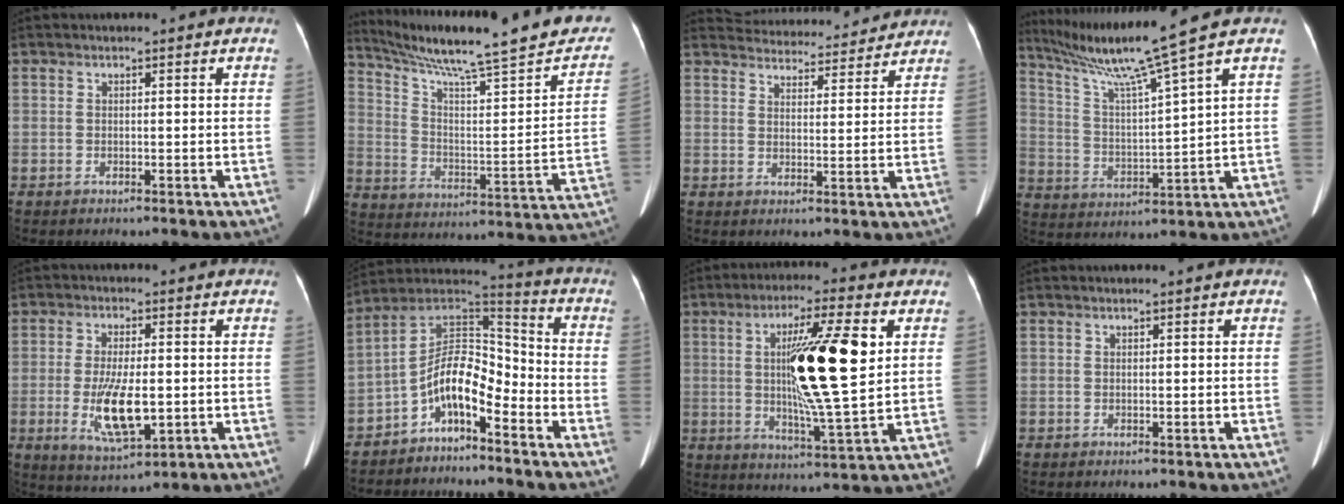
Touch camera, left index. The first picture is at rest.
{"total": 25.4, "force": [20.7, 2.5, 14.5], "torque": [-0.223, -0.028, 0.286]}
{"total": 14.9, "force": [14.4, 3.2, 2.6], "torque": [-0.029, 0.022, 0.181]}
{"total": 11.5, "force": [8.9, -3.4, 6.4], "torque": [-0.119, -0.017, 0.170]}
{"total": 9.1, "force": [-1.5, 2.9, 8.5], "torque": [-0.168, -0.016, -0.019]}
{"total": 10.1, "force": [-5.5, 3.7, 7.6], "torque": [-0.139, 0.046, -0.101]}
{"total": 15.6, "force": [2.8, 0.9, 15.4], "torque": [-0.271, -0.004, 0.046]}
{"total": 0.0}